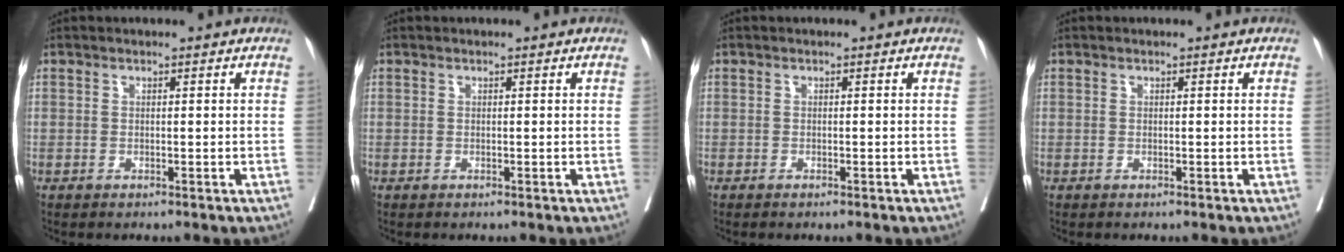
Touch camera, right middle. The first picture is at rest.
{"total": 0.0}
{"total": 0.6, "force": [-0.5, 0.0, 0.4], "torque": [-0.008, -0.002, -0.008]}
{"total": 0.0}